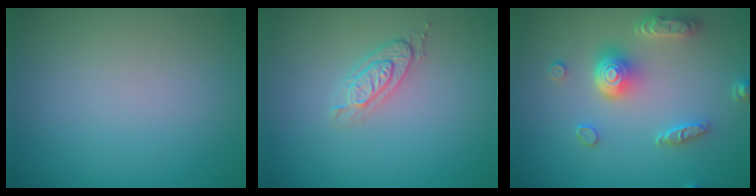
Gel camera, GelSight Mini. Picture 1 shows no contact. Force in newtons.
{"total": 2.1, "press": 2.0, "slide": 0.7}
{"total": 4.9, "press": 3.9, "slide": 2.9}